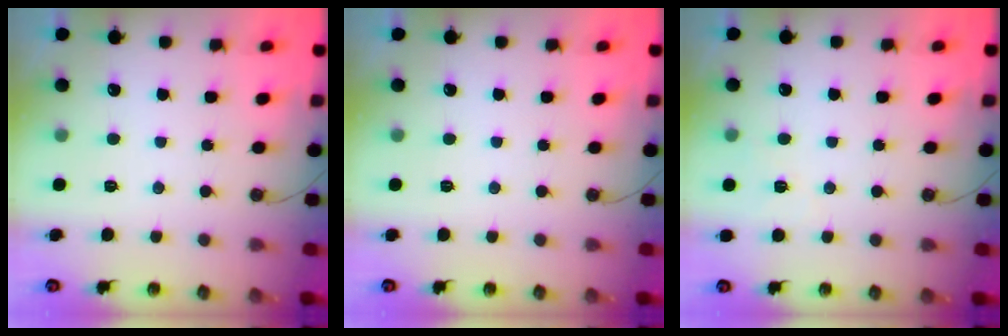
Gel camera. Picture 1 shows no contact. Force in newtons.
{"total": 0.0}
{"total": 3.5, "press": 3.2, "slide": 1.4}